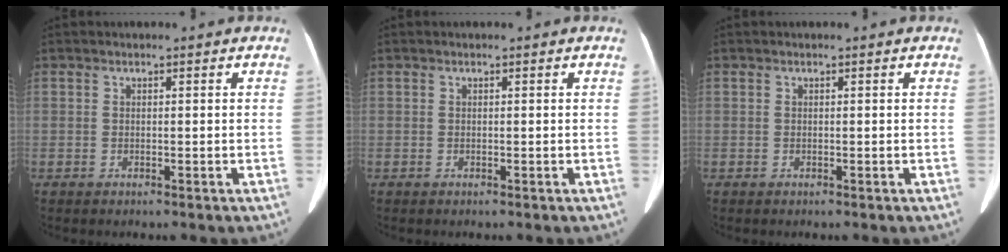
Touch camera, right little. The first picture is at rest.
{"total": 0.0}
{"total": 0.0}